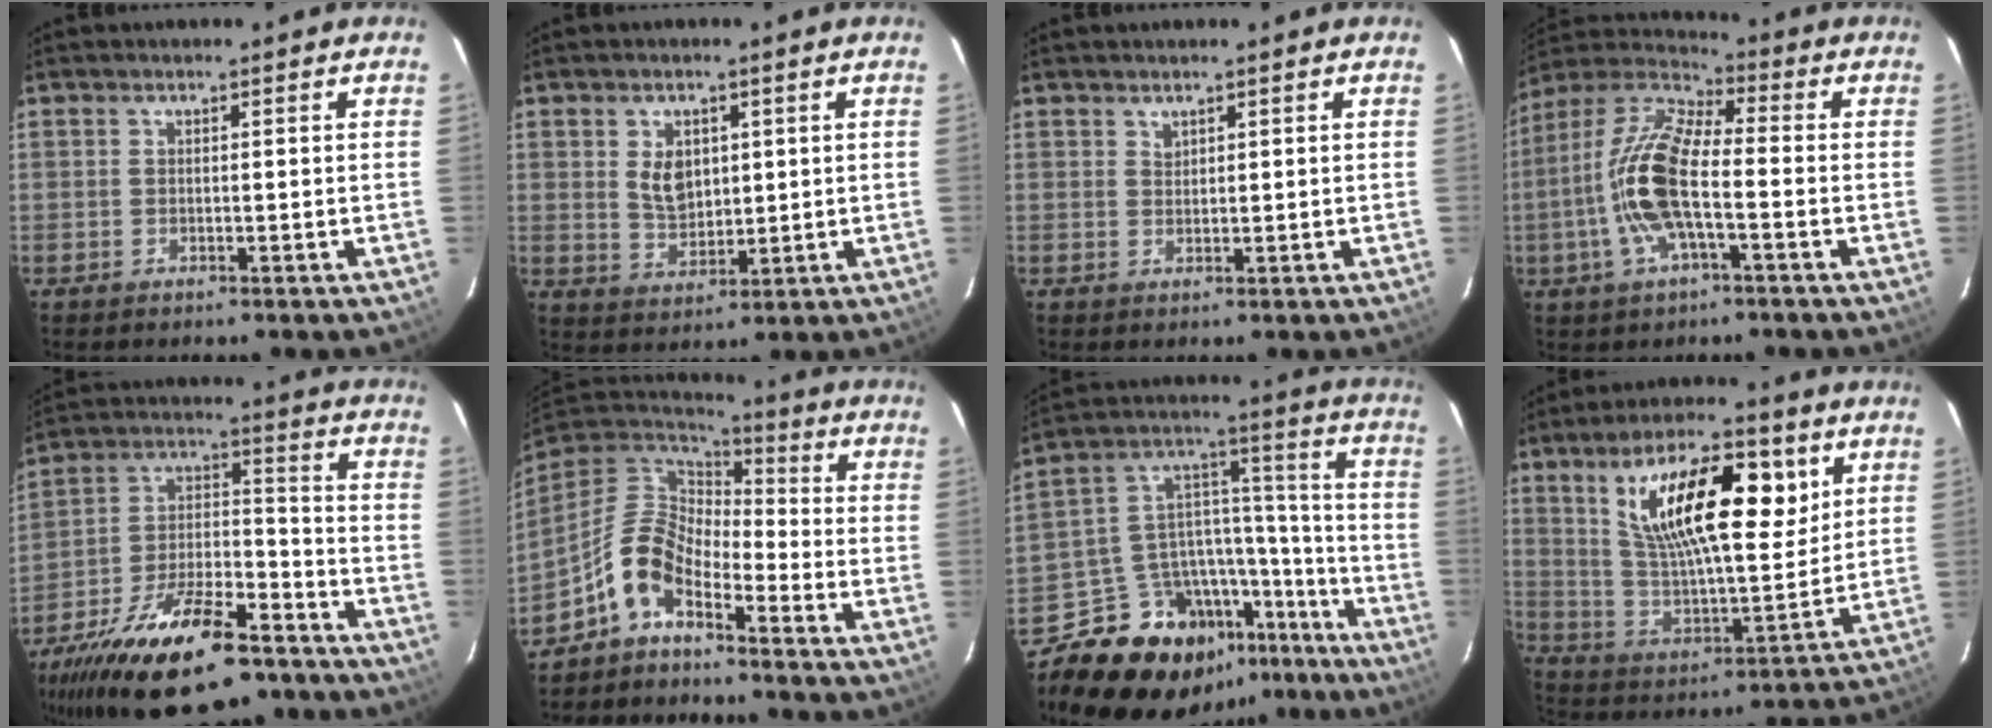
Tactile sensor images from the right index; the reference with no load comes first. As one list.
[{"total": 5.9, "force": [1.5, 4.2, 3.8], "torque": [-0.067, 0.000, 0.036]}, {"total": 1.0, "force": [0.9, 0.5, 0.1], "torque": [-0.001, 0.002, 0.018]}, {"total": 14.7, "force": [-3.2, 5.2, 13.4], "torque": [-0.278, 0.004, -0.071]}, {"total": 25.2, "force": [-17.3, 9.6, 15.7], "torque": [-0.297, -0.015, -0.270]}, {"total": 9.7, "force": [-5.8, 4.6, 6.3], "torque": [-0.128, 0.022, -0.129]}, {"total": 22.4, "force": [-15.5, 12.3, 10.4], "torque": [-0.195, 0.058, -0.224]}, {"total": 20.7, "force": [8.4, 7.8, 17.3], "torque": [-0.301, 0.012, 0.151]}]